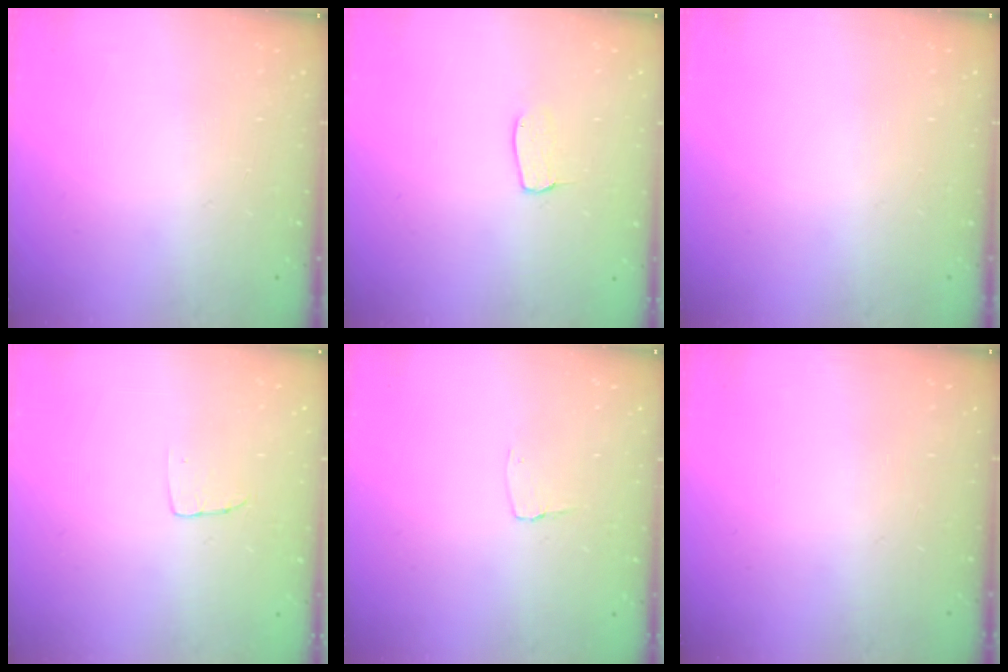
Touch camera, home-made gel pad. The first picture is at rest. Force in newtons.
{"total": 4.0, "press": 4.0, "slide": 0.2}
{"total": 0.0}
{"total": 2.9, "press": 2.9, "slide": 0.1}
{"total": 2.9, "press": 2.9, "slide": 0.3}
{"total": 0.0}